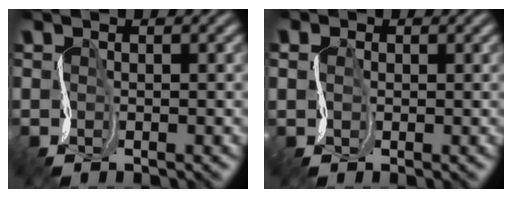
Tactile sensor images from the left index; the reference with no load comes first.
{"total": 1.8, "force": [0.9, 1.6, 0.3], "torque": [0.005, 0.006, 0.002]}